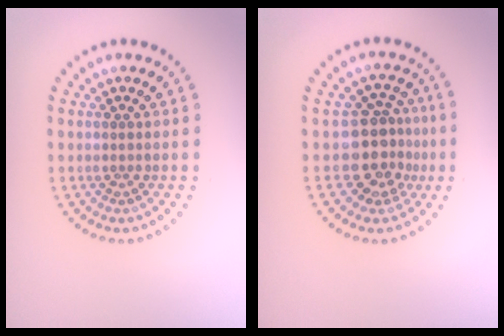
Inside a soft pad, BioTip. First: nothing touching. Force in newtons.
{"total": 4.0, "press": 3.5, "slide": 2.1}